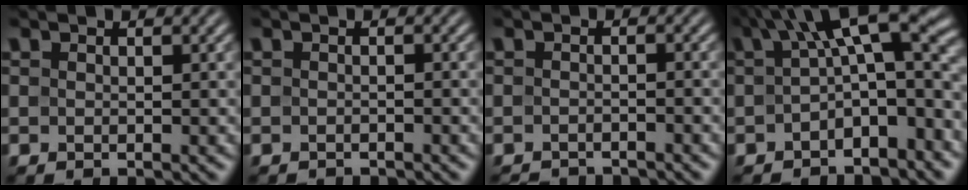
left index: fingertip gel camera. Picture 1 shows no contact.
{"total": 1.1, "force": [-1.1, 0.1, 0.2], "torque": [-0.001, -0.006, -0.018]}
{"total": 3.3, "force": [-3.2, 0.5, 0.7], "torque": [-0.012, -0.009, -0.051]}
{"total": 8.6, "force": [0.1, 3.2, 8.0], "torque": [-0.110, 0.021, -0.013]}